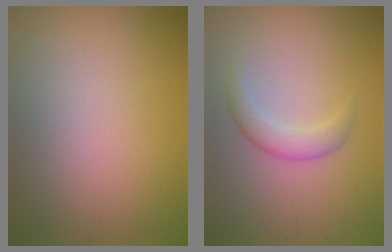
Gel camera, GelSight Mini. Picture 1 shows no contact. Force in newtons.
{"total": 2.5, "press": 2.5, "slide": 0.0}